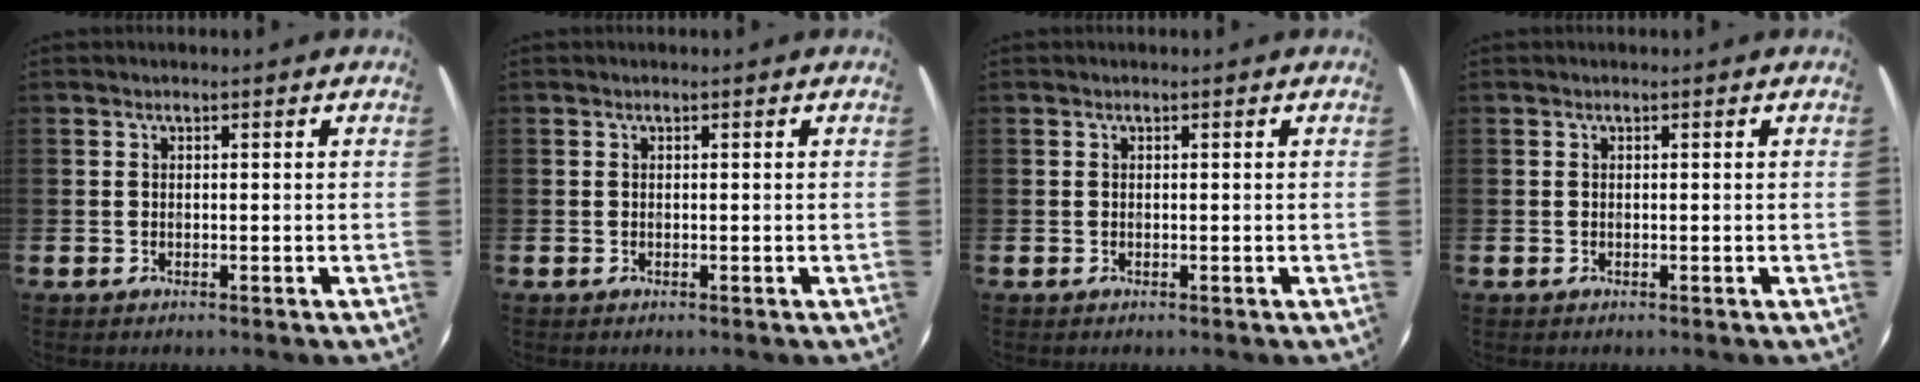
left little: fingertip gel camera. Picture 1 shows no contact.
{"total": 0.0}
{"total": 0.0}
{"total": 0.0}